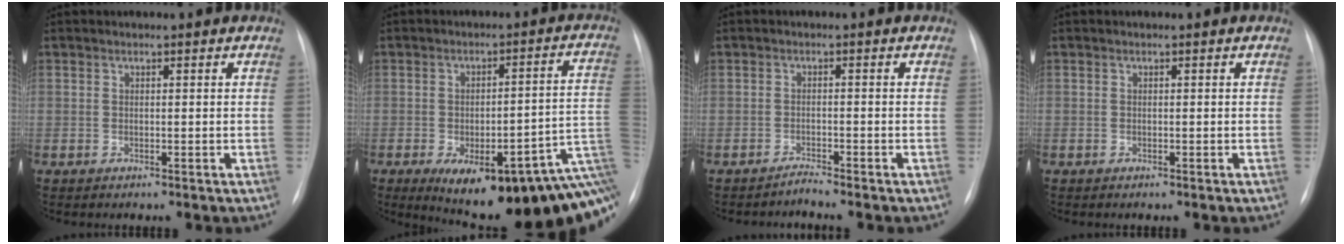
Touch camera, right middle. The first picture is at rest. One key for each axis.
{"total": 23.1, "fx": -10.6, "fy": 6.5, "fz": 19.5, "tx": -0.178, "ty": 0.016, "tz": -0.131}
{"total": 1.5, "fx": -1.5, "fy": -0.3, "fz": 0.0, "tx": 0.002, "ty": -0.006, "tz": -0.023}
{"total": 0.0}